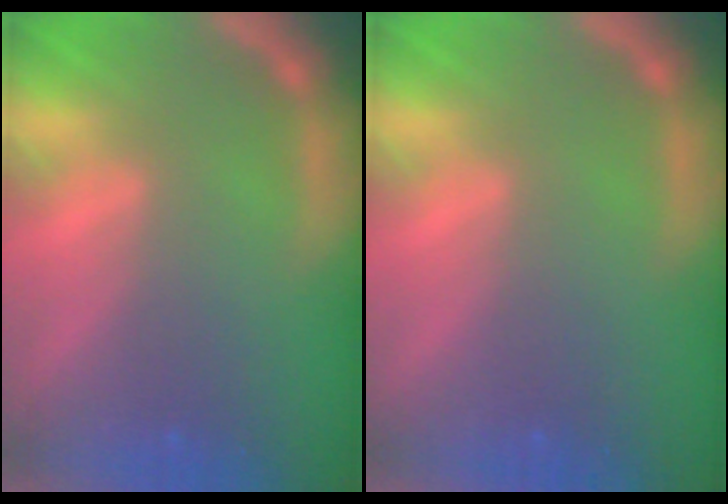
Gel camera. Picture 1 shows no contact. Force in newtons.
{"total": 0.0}